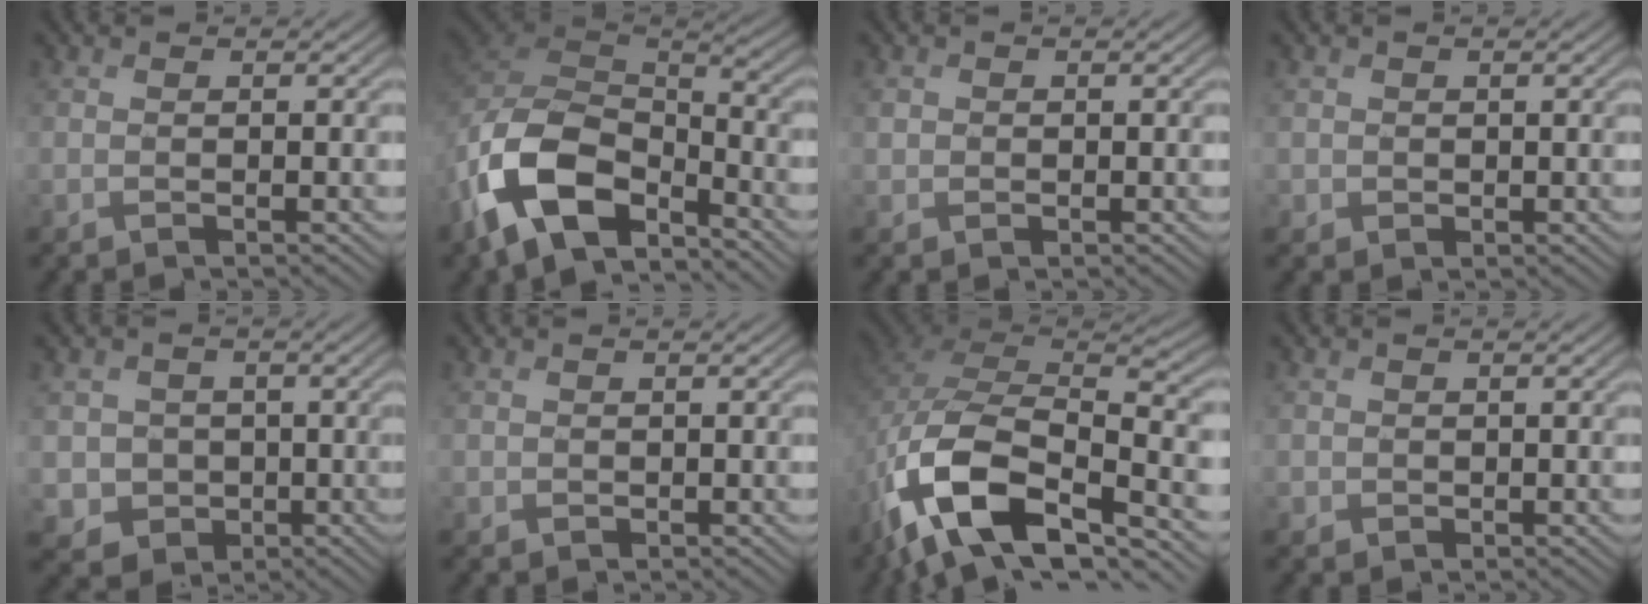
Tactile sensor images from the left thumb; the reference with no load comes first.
{"total": 14.7, "force": [-8.0, 7.9, 9.4], "torque": [-0.229, -0.031, -0.151]}
{"total": 1.2, "force": [0.1, 1.2, 0.4], "torque": [-0.009, -0.002, 0.001]}
{"total": 1.6, "force": [0.3, 1.6, 0.2], "torque": [-0.007, -0.006, 0.004]}
{"total": 5.5, "force": [0.2, 5.3, 1.2], "torque": [-0.049, -0.011, -0.006]}
{"total": 1.0, "force": [0.5, 0.9, 0.1], "torque": [-0.005, -0.003, 0.013]}
{"total": 15.8, "force": [-7.2, 8.5, 11.2], "torque": [-0.244, -0.035, -0.135]}
{"total": 1.4, "force": [0.4, 1.3, 0.1], "torque": [-0.008, -0.006, 0.007]}